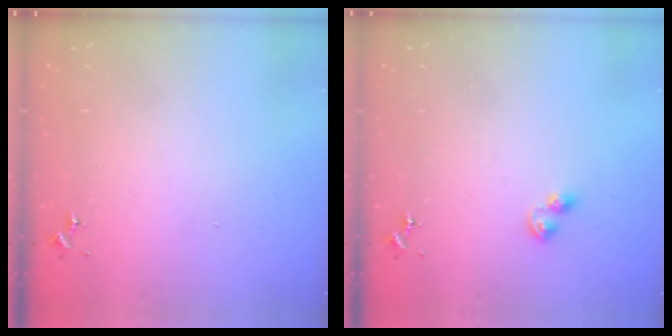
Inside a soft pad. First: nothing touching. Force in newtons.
{"total": 3.7, "press": 3.7, "slide": 0.5}